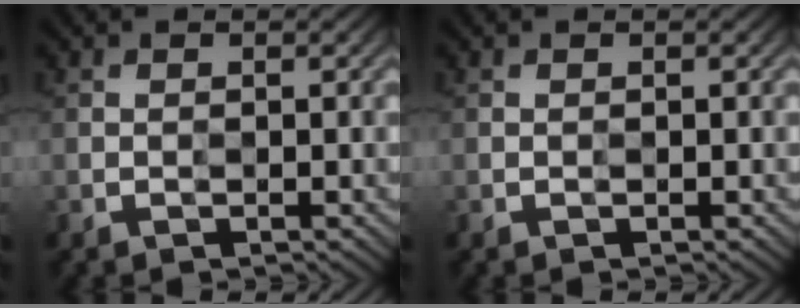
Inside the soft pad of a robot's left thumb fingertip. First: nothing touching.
{"total": 0.0}